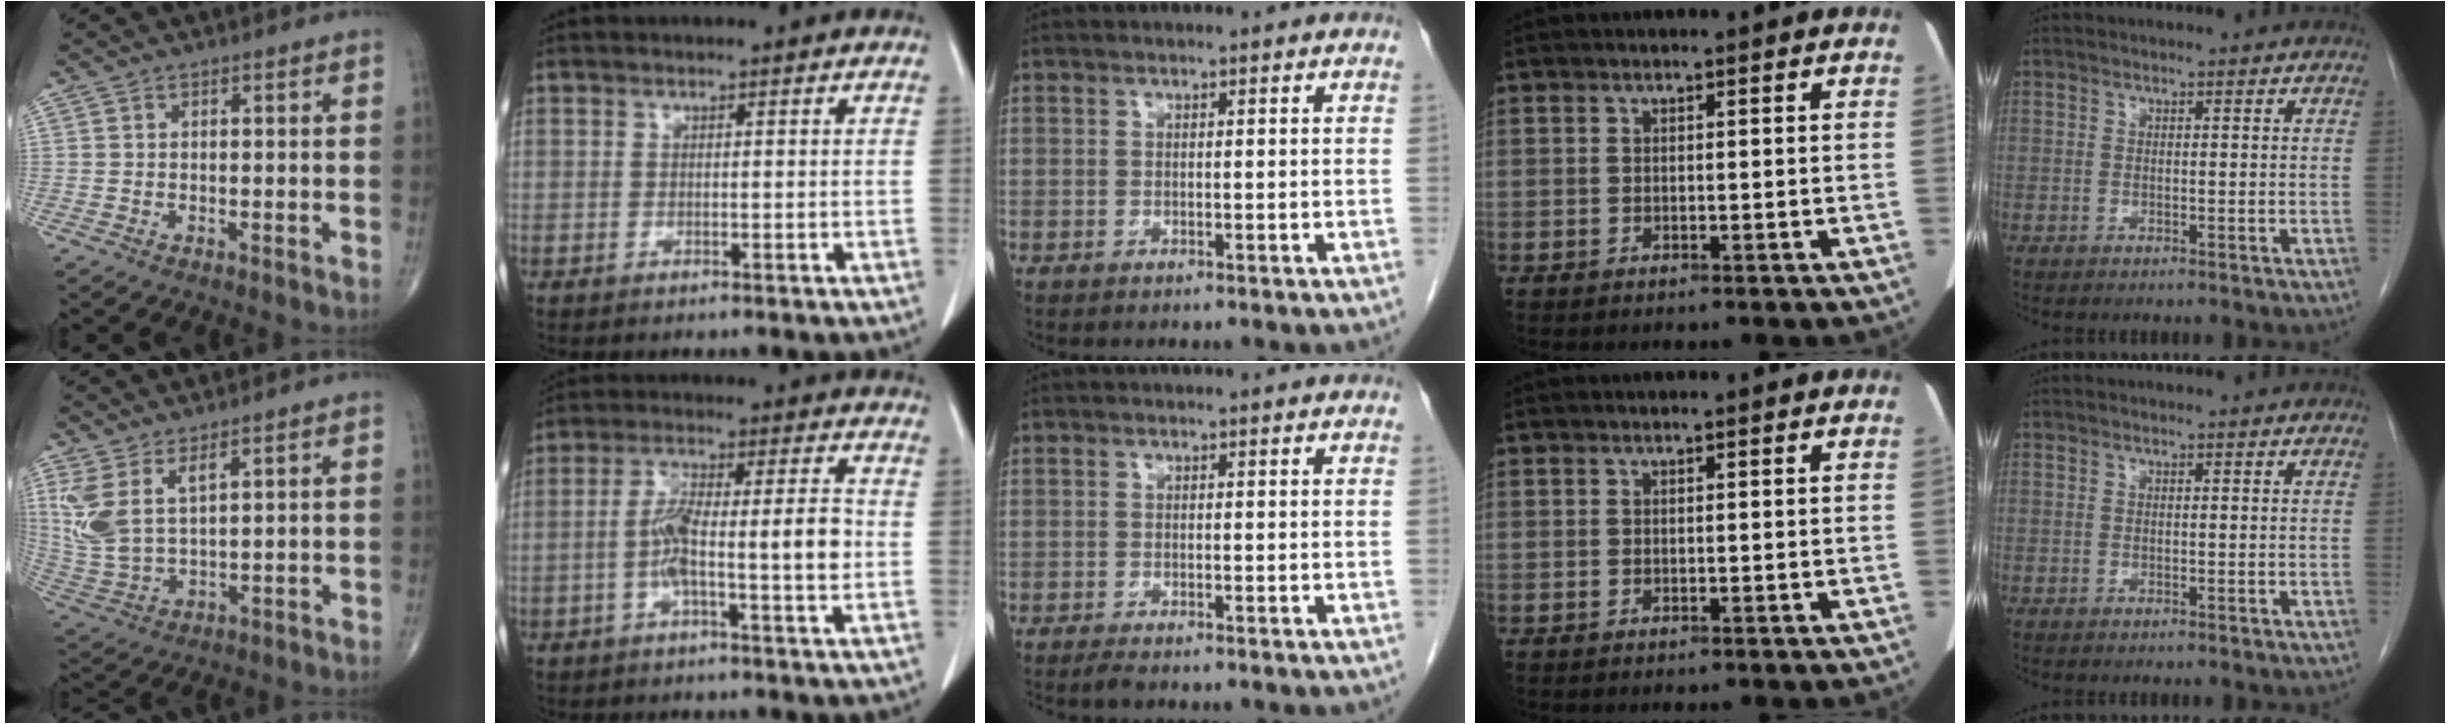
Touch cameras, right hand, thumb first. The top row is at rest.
{"thumb": {"total": 9.0, "force": [4.3, 3.7, 7.0], "torque": [-0.162, -0.022, 0.101]}, "index": {"total": 9.3, "force": [-1.6, 1.1, 9.1], "torque": [-0.164, 0.021, -0.033]}, "middle": {"total": 1.2, "force": [-1.0, 0.0, 0.6], "torque": [-0.017, -0.004, -0.020]}}